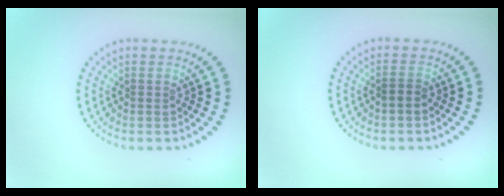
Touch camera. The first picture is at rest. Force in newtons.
{"total": 1.0, "press": 0.9, "slide": 0.4}